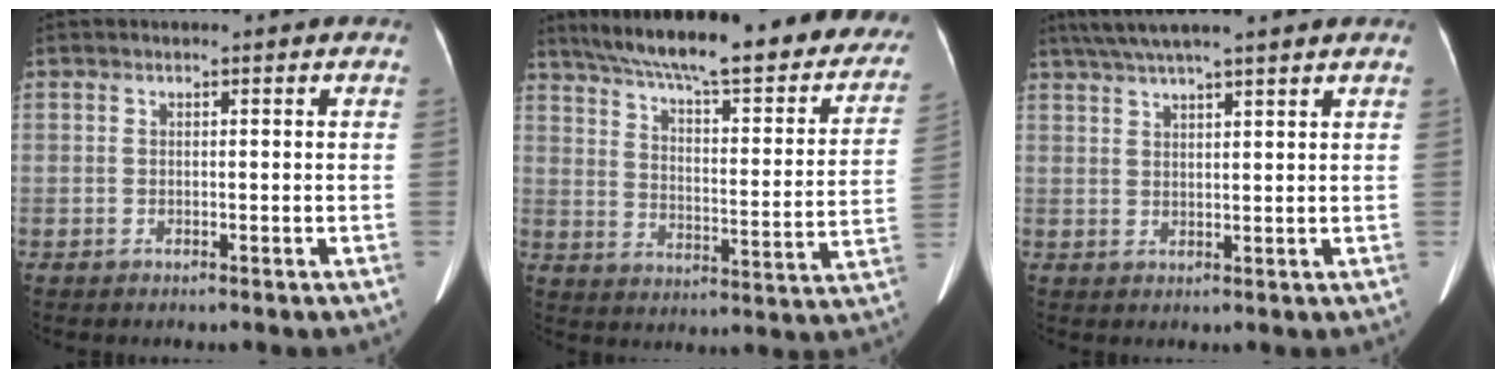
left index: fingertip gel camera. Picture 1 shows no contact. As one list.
[{"total": 32.3, "force": [26.4, 5.8, 17.6], "torque": [-0.256, -0.035, 0.334]}, {"total": 9.2, "force": [7.6, -0.5, 5.2], "torque": [-0.087, 0.039, 0.110]}]